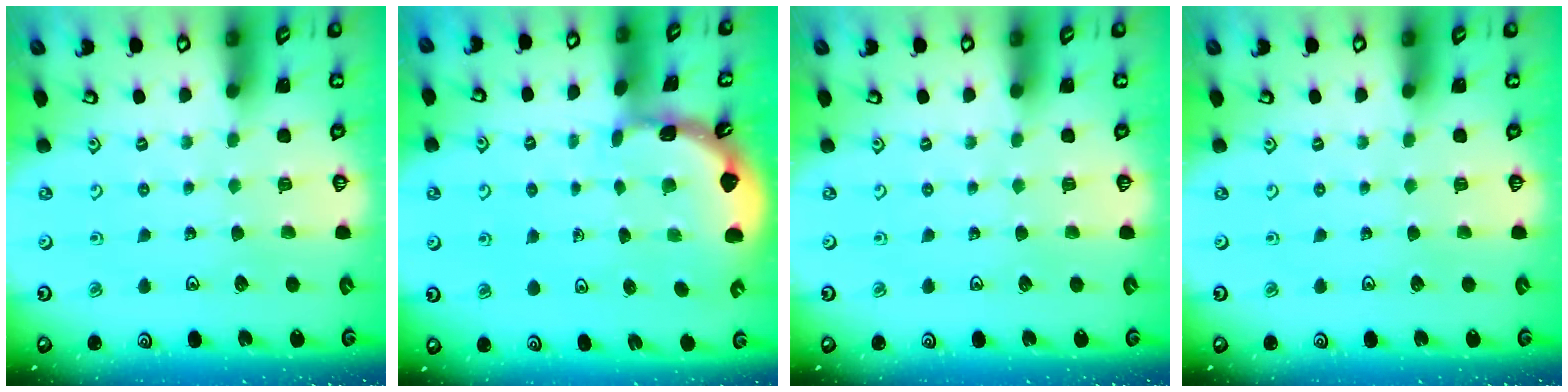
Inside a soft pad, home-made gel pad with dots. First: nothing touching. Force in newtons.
{"total": 1.8, "press": 1.8, "slide": 0.1}
{"total": 0.0}
{"total": 0.0}